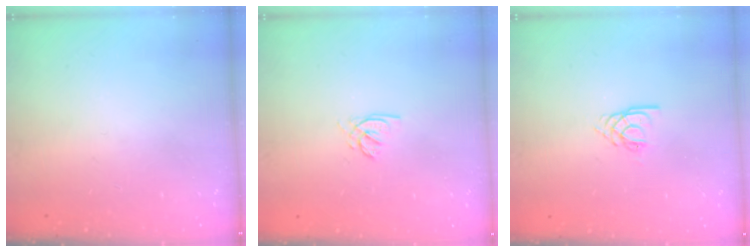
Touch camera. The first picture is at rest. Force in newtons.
{"total": 1.4, "press": 1.4, "slide": 0.2}
{"total": 2.6, "press": 2.6, "slide": 0.3}